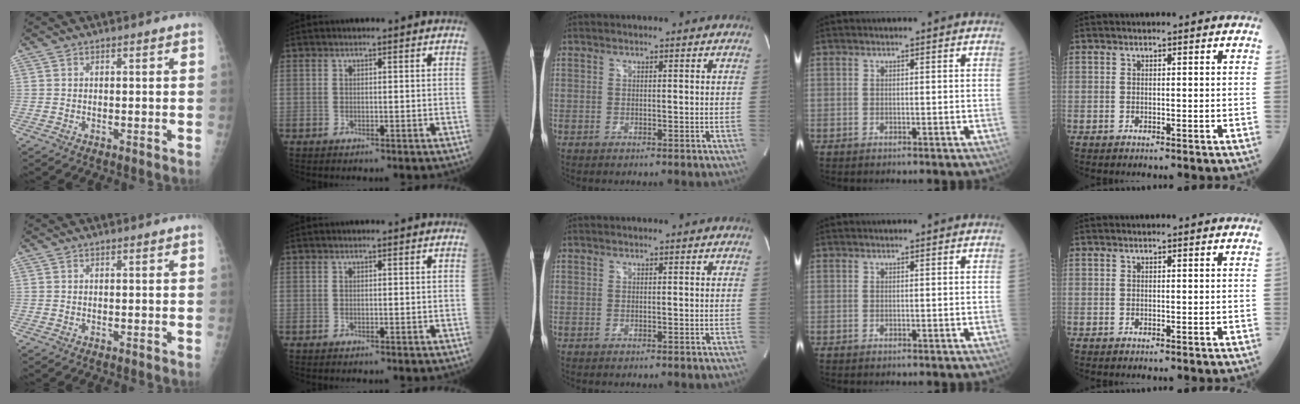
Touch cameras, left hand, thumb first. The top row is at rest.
{}